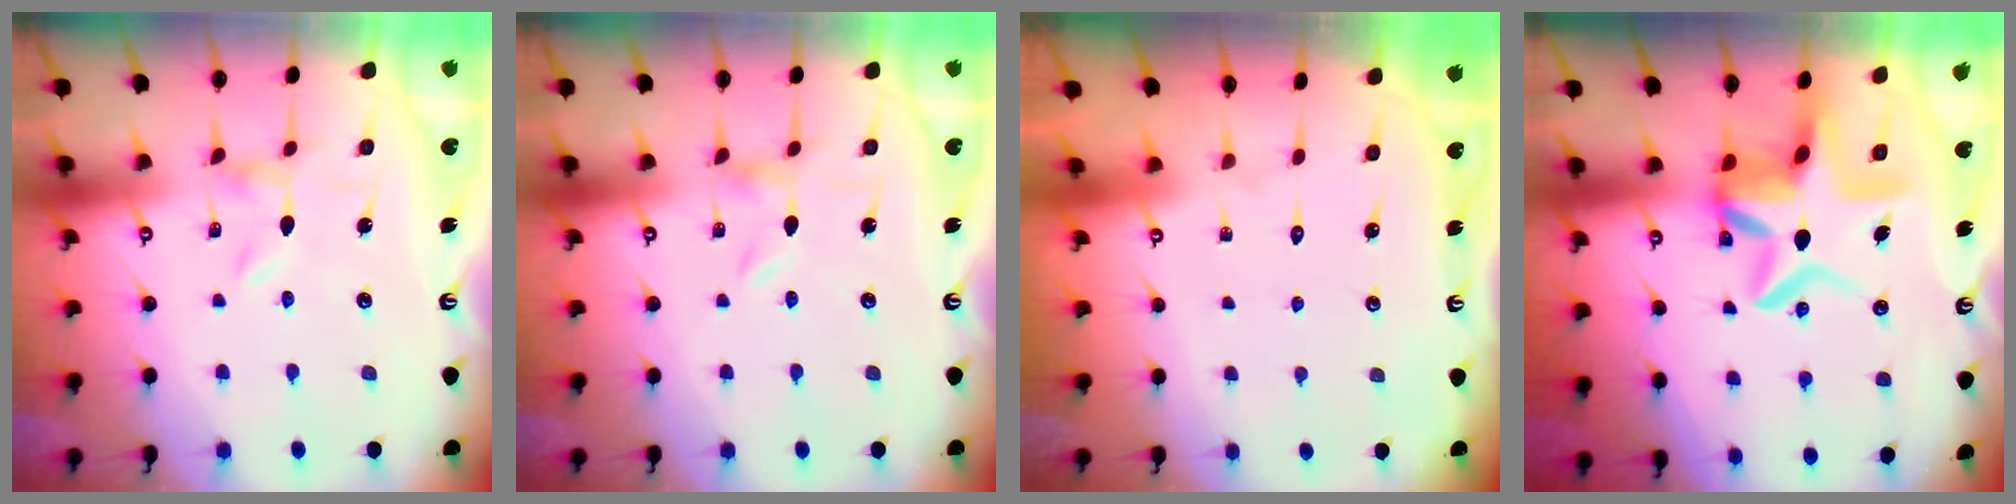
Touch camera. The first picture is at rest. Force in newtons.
{"total": 0.0}
{"total": 1.7, "press": 1.7, "slide": 0.1}
{"total": 11.3, "press": 10.7, "slide": 3.5}